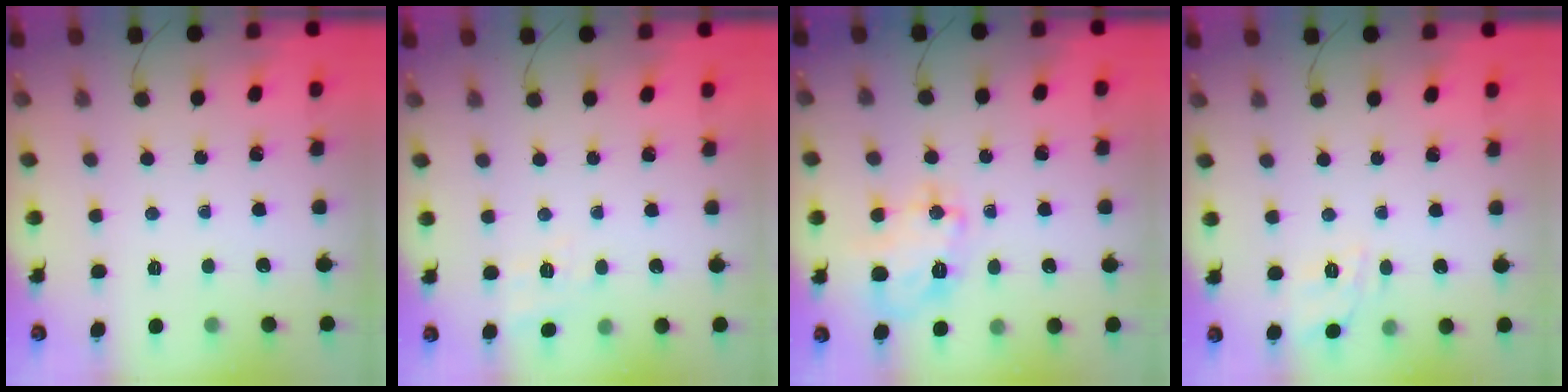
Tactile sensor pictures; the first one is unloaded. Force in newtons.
{"total": 8.9, "press": 8.7, "slide": 2.0}
{"total": 12.2, "press": 12.1, "slide": 0.8}
{"total": 8.6, "press": 8.4, "slide": 1.7}